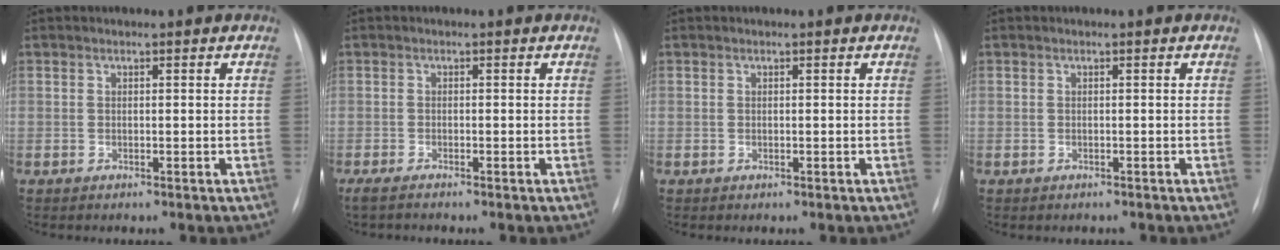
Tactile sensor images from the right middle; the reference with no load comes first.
{"total": 2.3, "force": [-2.0, -0.1, 1.1], "torque": [-0.020, -0.005, -0.034]}
{"total": 0.0}
{"total": 0.0}